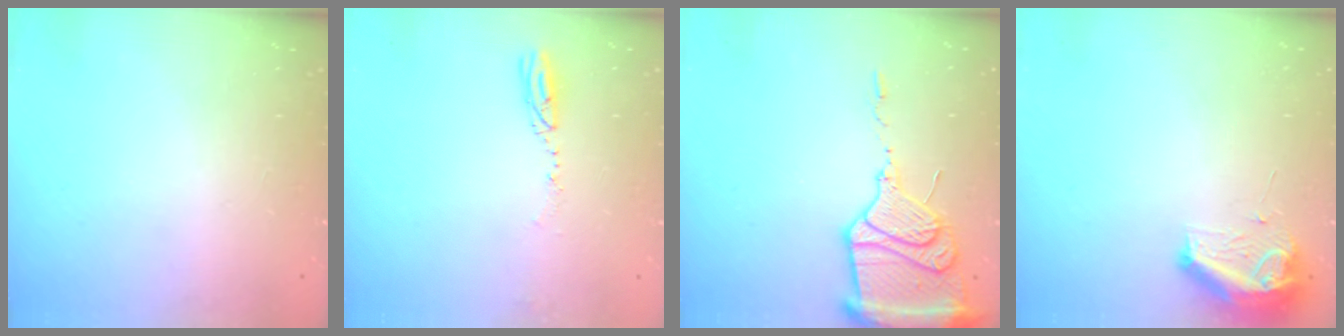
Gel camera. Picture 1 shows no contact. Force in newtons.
{"total": 3.6, "press": 3.5, "slide": 0.7}
{"total": 16.9, "press": 16.8, "slide": 1.8}
{"total": 8.7, "press": 8.6, "slide": 1.0}